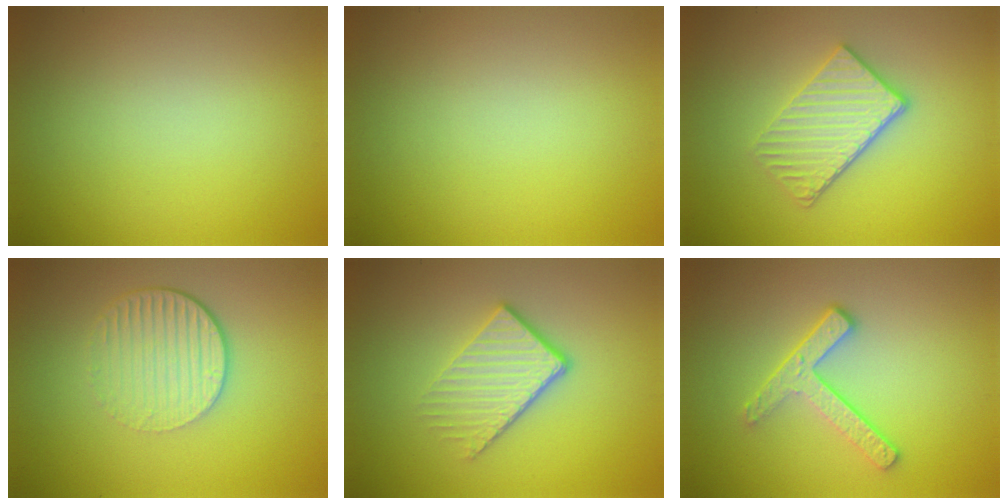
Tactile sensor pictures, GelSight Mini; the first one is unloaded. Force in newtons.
{"total": 0.0}
{"total": 3.8, "press": 3.2, "slide": 2.0}
{"total": 4.4, "press": 2.8, "slide": 3.4}
{"total": 3.9, "press": 2.8, "slide": 2.8}
{"total": 3.0, "press": 2.5, "slide": 1.8}